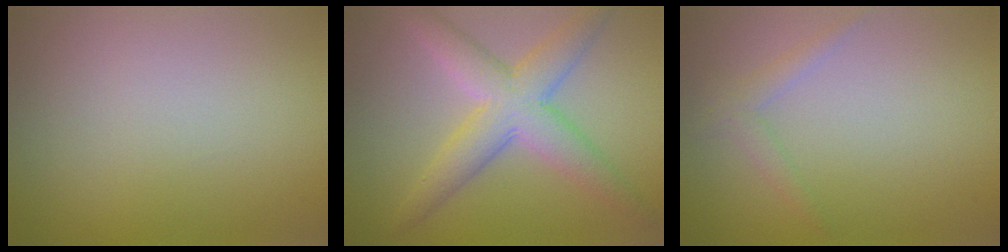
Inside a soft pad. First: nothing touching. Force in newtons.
{"total": 5.9, "press": 5.9, "slide": 0.2}
{"total": 1.4, "press": 1.4, "slide": 0.1}